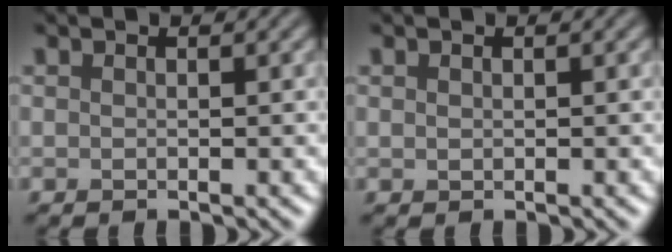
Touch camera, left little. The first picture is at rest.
{"total": 0.0}